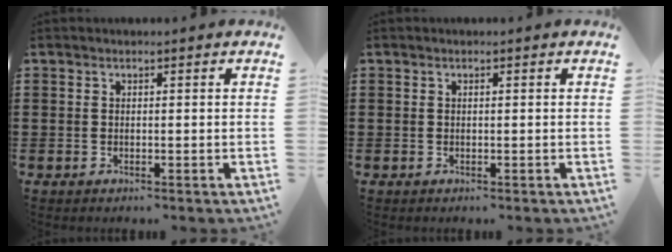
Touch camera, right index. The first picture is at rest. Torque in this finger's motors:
{"motor_torque": [-0.17, 0.27, 0.03, -0.01]}